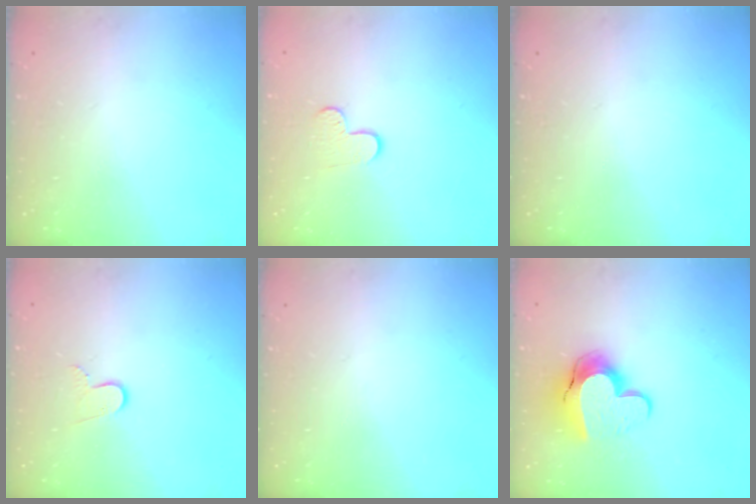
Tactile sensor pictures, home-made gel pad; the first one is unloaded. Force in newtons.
{"total": 4.5, "press": 4.5, "slide": 0.4}
{"total": 0.0}
{"total": 6.4, "press": 6.3, "slide": 0.6}
{"total": 0.0}
{"total": 13.7, "press": 13.6, "slide": 1.0}